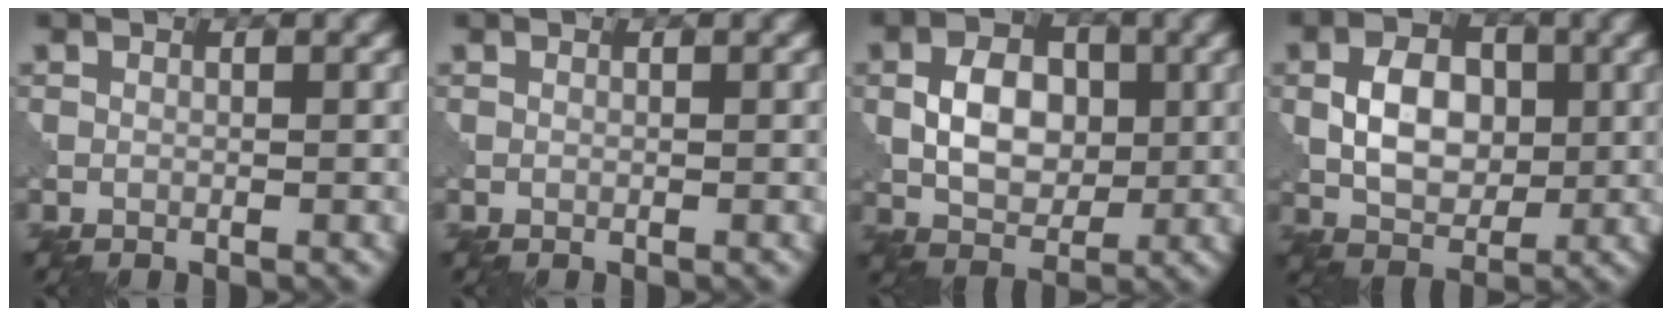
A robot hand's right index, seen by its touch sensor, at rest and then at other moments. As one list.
[{"total": 0.0}, {"total": 5.3, "force": [0.2, 3.6, 3.9], "torque": [-0.065, 0.000, 0.004]}, {"total": 5.4, "force": [0.3, 3.6, 4.0], "torque": [-0.068, 0.000, 0.005]}]